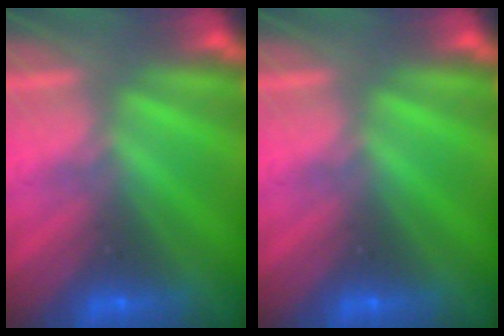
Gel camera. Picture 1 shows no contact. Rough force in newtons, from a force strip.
{"total": 0.0}